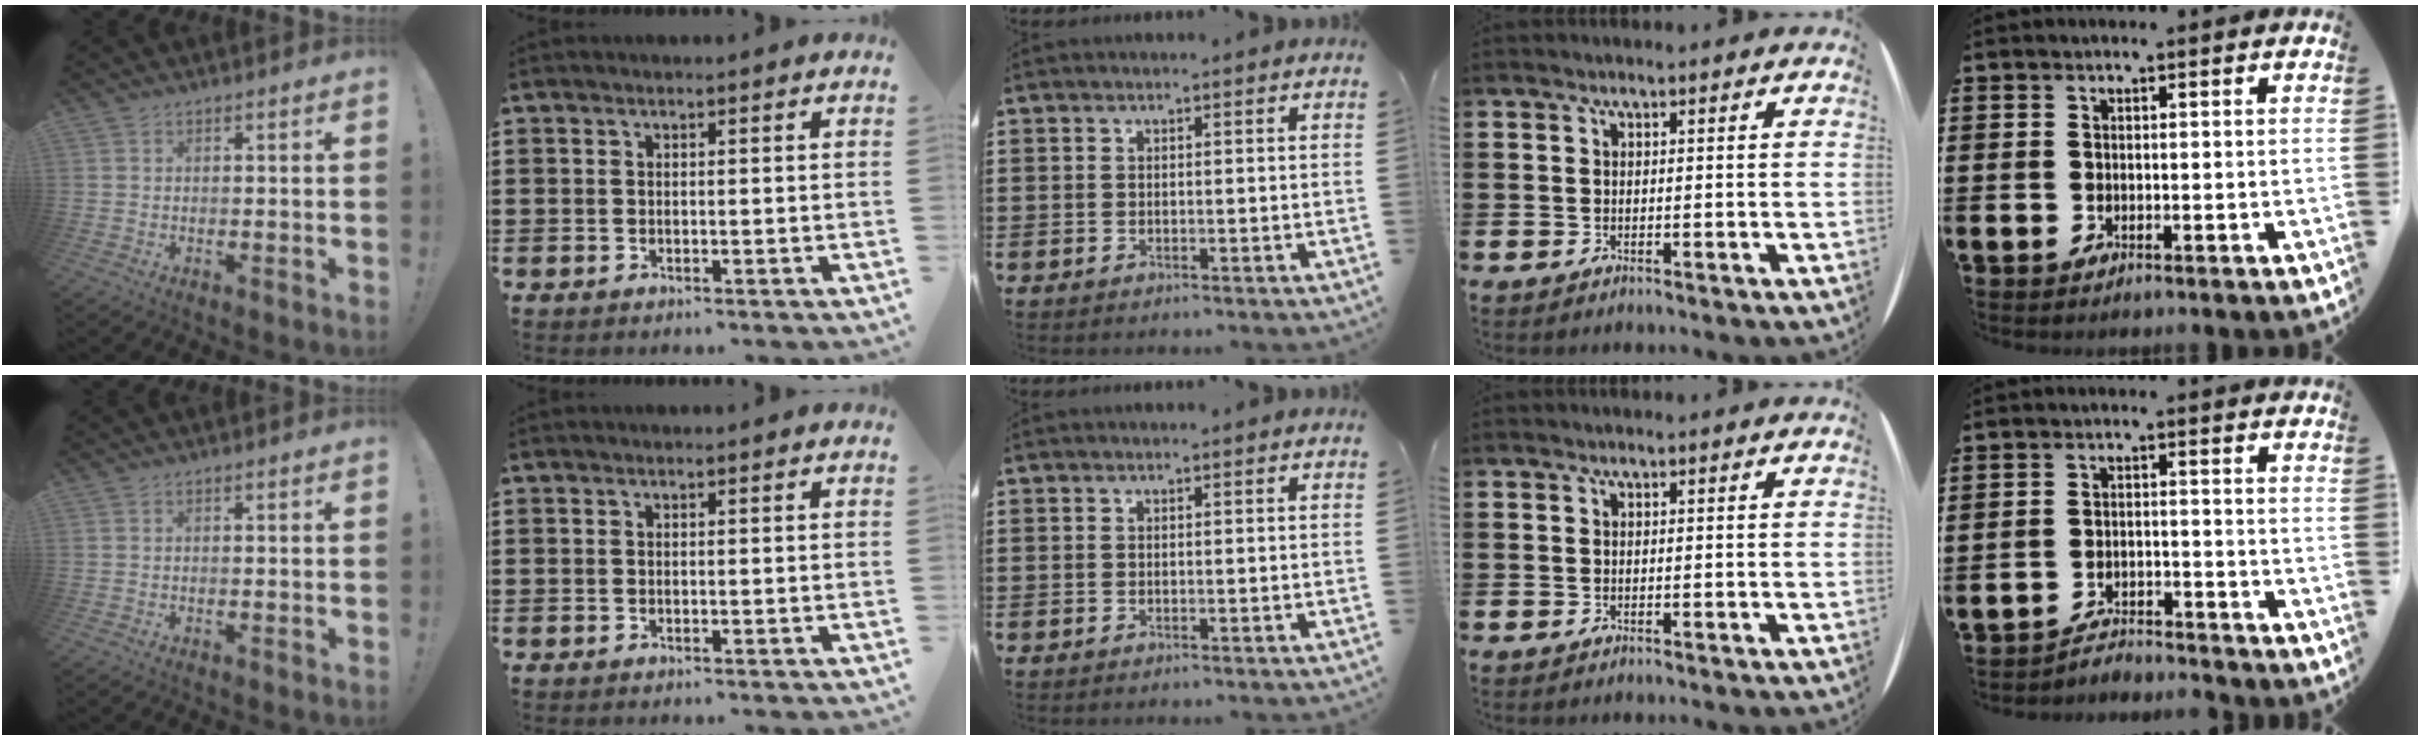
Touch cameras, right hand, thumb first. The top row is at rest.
{"little": {"total": 2.9, "force": [-2.9, 0.1, -0.2], "torque": [-0.004, 0.003, -0.063]}}